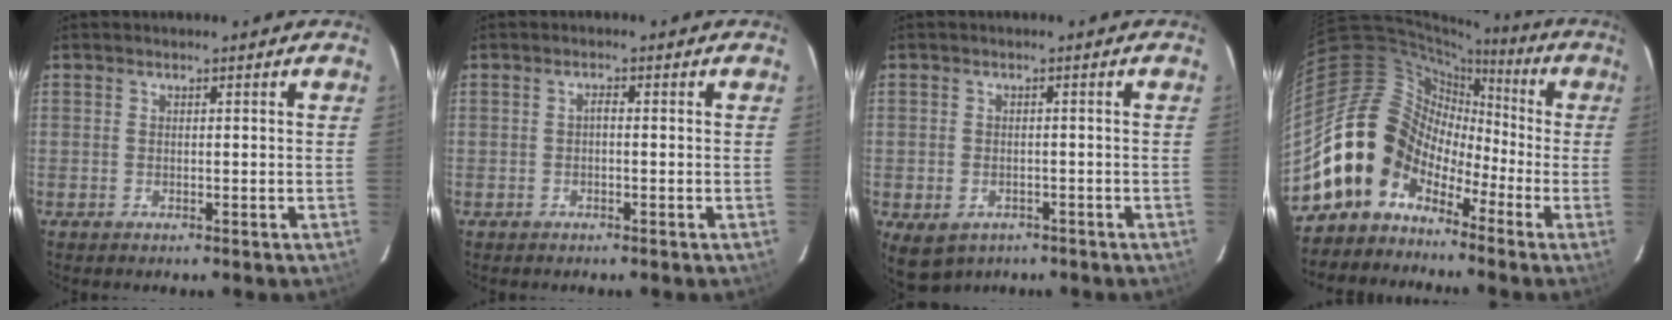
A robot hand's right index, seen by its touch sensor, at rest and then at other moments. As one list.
[{"total": 0.9, "force": [-0.4, 0.3, 0.7], "torque": [-0.013, 0.006, -0.008]}, {"total": 6.0, "force": [-3.1, 4.4, 2.6], "torque": [-0.053, -0.008, -0.033]}, {"total": 12.7, "force": [-7.5, 9.7, 3.3], "torque": [-0.072, 0.038, -0.148]}]